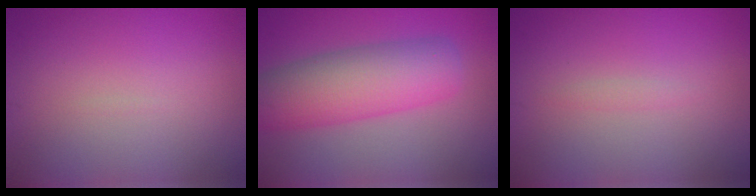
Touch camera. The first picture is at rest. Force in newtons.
{"total": 7.5, "press": 7.4, "slide": 0.5}
{"total": 0.6, "press": 0.6, "slide": 0.0}